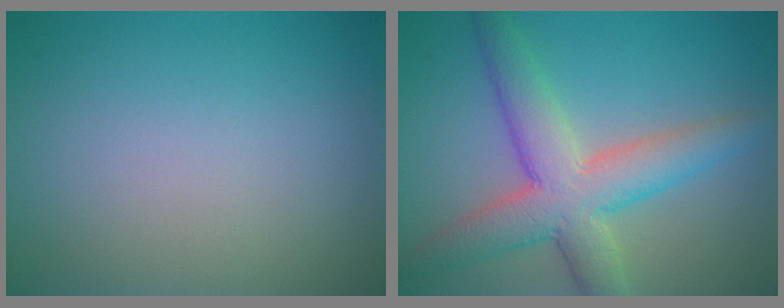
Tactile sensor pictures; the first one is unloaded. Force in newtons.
{"total": 7.0, "press": 7.0, "slide": 0.2}